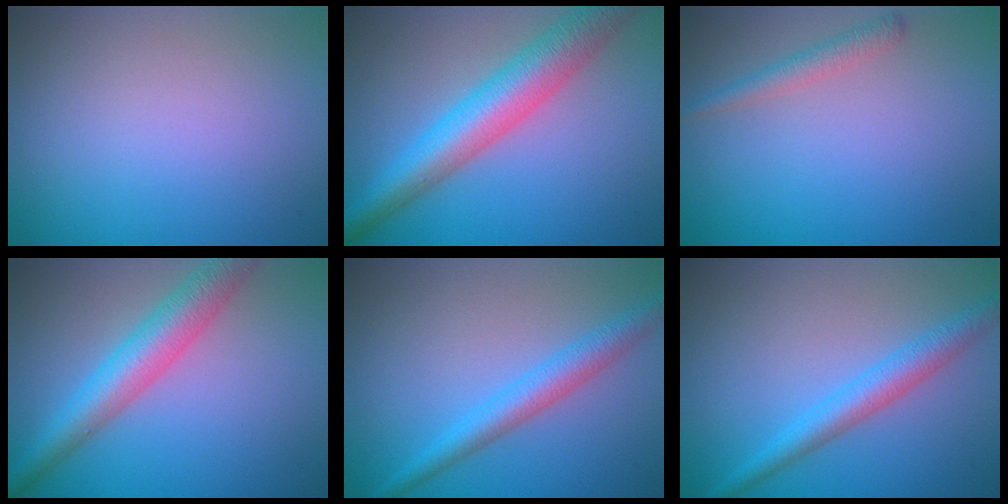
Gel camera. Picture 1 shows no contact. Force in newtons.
{"total": 7.0, "press": 7.0, "slide": 0.0}
{"total": 1.7, "press": 1.7, "slide": 0.1}
{"total": 5.6, "press": 5.6, "slide": 0.2}
{"total": 3.4, "press": 3.4, "slide": 0.1}
{"total": 3.4, "press": 3.4, "slide": 0.1}